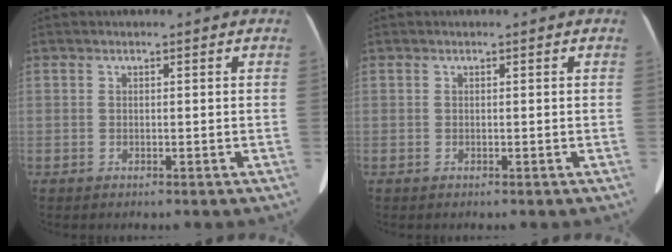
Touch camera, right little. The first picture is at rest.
{"total": 0.0}